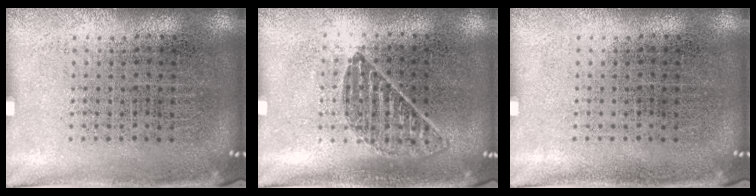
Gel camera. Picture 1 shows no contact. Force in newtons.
{"total": 0.9, "press": 0.8, "slide": 0.3}
{"total": 0.0}